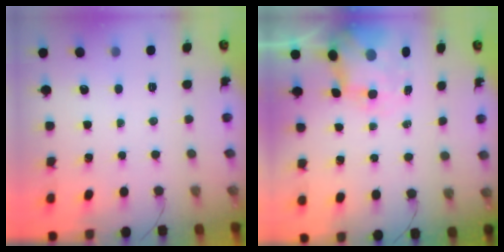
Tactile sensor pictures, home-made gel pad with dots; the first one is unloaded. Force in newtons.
{"total": 7.4, "press": 7.2, "slide": 1.6}